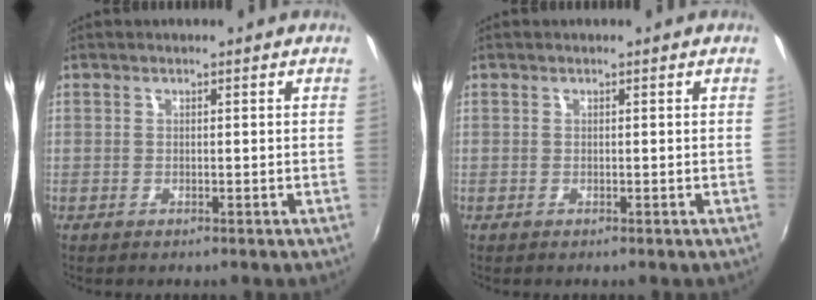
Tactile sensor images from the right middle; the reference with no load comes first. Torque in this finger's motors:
{"motor_torque": [0.00, 0.00, 0.00, 0.01]}